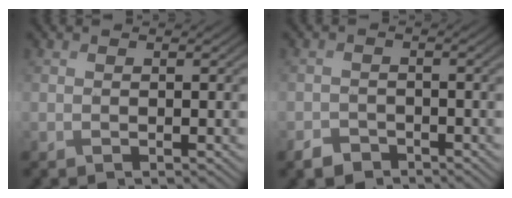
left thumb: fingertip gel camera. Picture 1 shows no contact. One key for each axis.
{"total": 2.7, "fx": -1.9, "fy": 1.8, "fz": 0.3, "tx": 0.001, "ty": -0.003, "tz": -0.045}